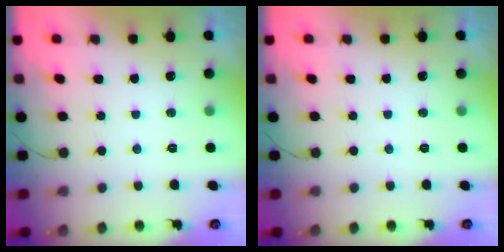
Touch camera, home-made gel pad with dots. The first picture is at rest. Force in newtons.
{"total": 0.0}